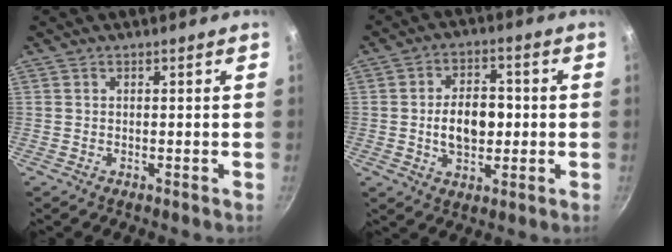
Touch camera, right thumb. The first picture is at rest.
{"total": 9.8, "force": [-0.4, 6.3, 7.5], "torque": [-0.096, 0.011, -0.009]}